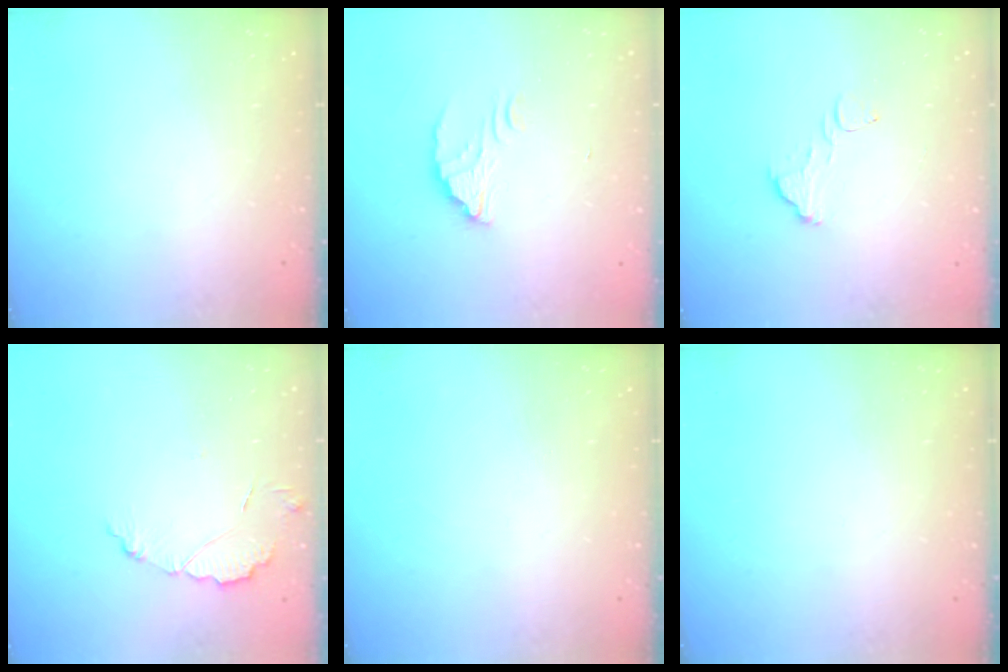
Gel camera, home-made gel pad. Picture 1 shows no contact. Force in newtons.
{"total": 2.5, "press": 2.5, "slide": 0.1}
{"total": 2.9, "press": 2.9, "slide": 0.1}
{"total": 4.3, "press": 4.3, "slide": 0.3}
{"total": 0.0}
{"total": 0.0}